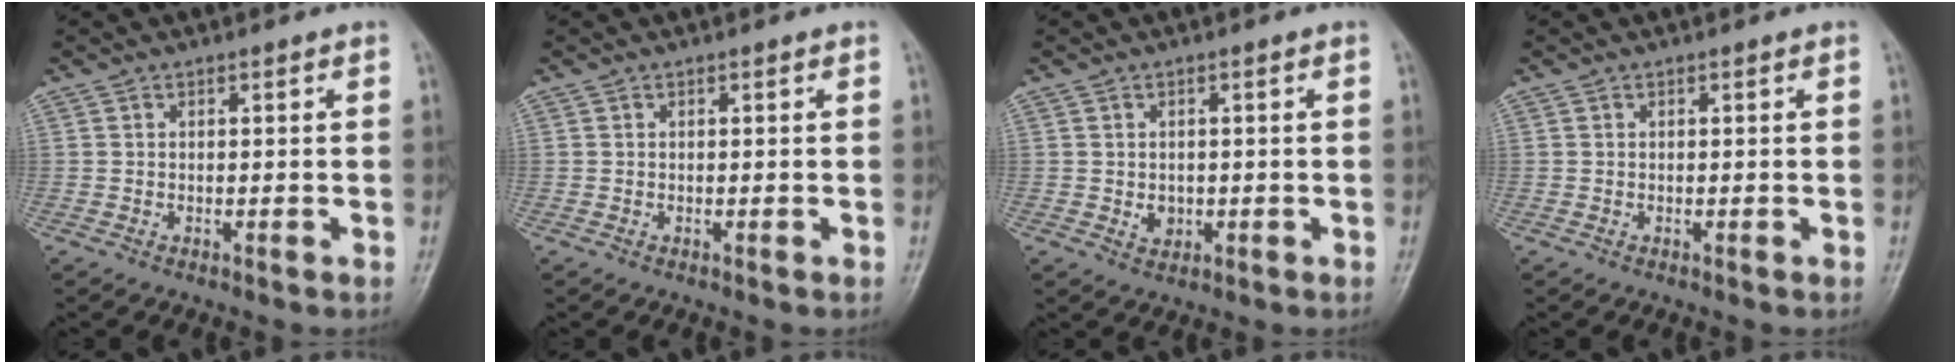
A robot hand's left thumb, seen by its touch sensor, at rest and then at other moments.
{"total": 0.0}
{"total": 2.2, "force": [-0.2, 1.8, 1.2], "torque": [-0.009, 0.000, 0.003]}
{"total": 0.0}